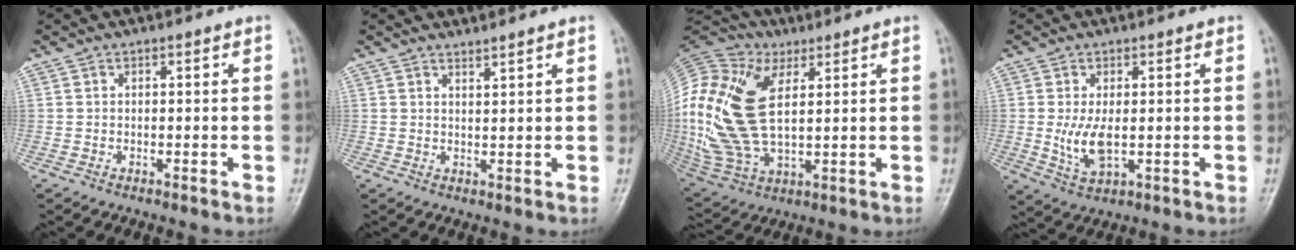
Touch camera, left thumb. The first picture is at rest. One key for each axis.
{"total": 1.5, "fx": 1.3, "fy": -0.5, "fz": 0.3, "tx": -0.003, "ty": -0.018, "tz": 0.024}
{"total": 20.5, "fx": 4.7, "fy": 10.8, "fz": 16.8, "tx": -0.373, "ty": -0.012, "tz": 0.085}
{"total": 5.5, "fx": -0.1, "fy": 2.6, "fz": 4.9, "tx": -0.097, "ty": -0.015, "tz": 0.006}